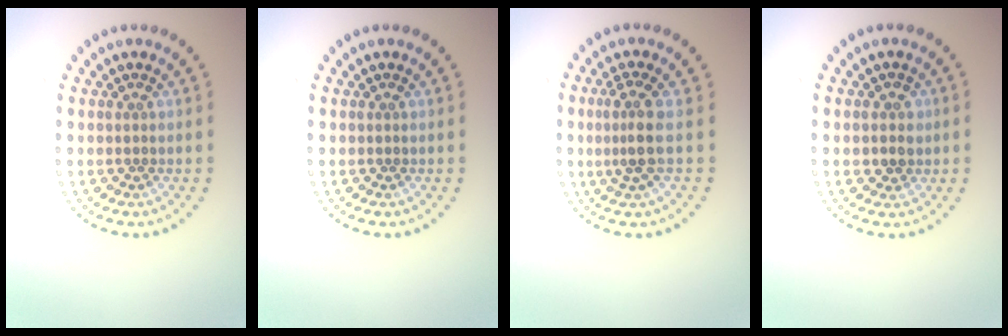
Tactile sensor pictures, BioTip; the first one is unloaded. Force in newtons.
{"total": 0.0}
{"total": 2.6, "press": 1.9, "slide": 1.8}
{"total": 1.3, "press": 1.3, "slide": 0.4}